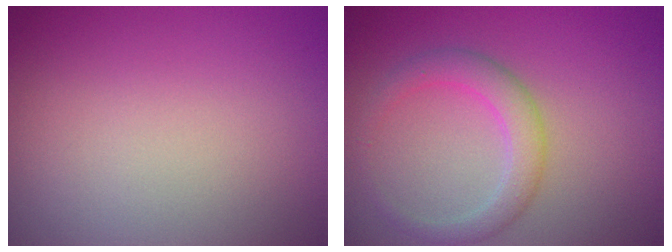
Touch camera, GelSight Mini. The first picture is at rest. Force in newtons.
{"total": 2.8, "press": 2.8, "slide": 0.2}